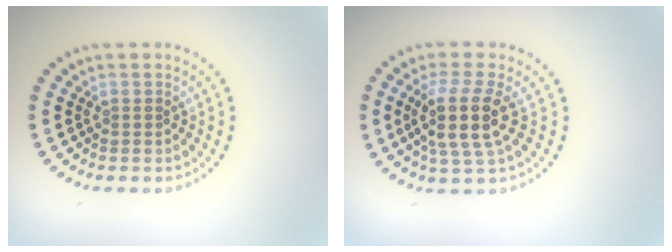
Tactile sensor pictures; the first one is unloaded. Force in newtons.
{"total": 4.2, "press": 3.5, "slide": 2.4}